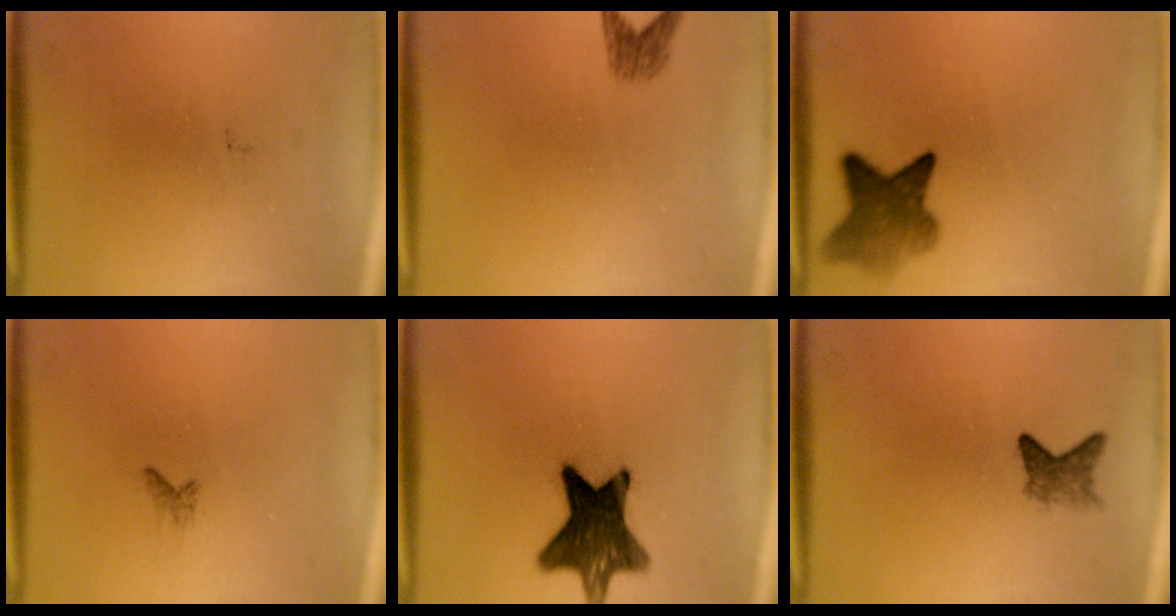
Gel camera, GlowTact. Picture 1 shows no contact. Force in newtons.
{"total": 1.8}
{"total": 5.9}
{"total": 0.6}
{"total": 13.0}
{"total": 2.5}